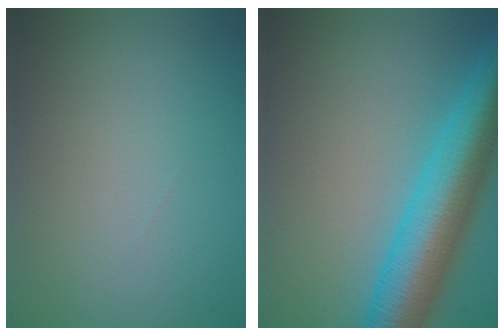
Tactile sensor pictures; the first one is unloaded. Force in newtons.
{"total": 9.7, "press": 9.7, "slide": 0.3}